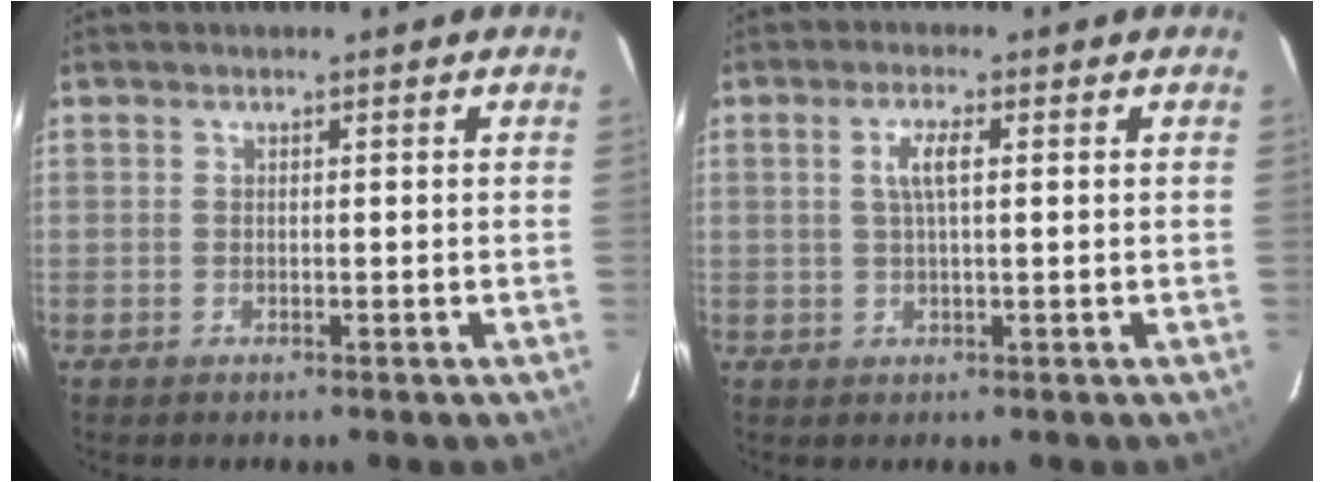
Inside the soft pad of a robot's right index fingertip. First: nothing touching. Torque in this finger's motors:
{"motor_torque": [0.10, 0.03, 0.15, 0.06]}